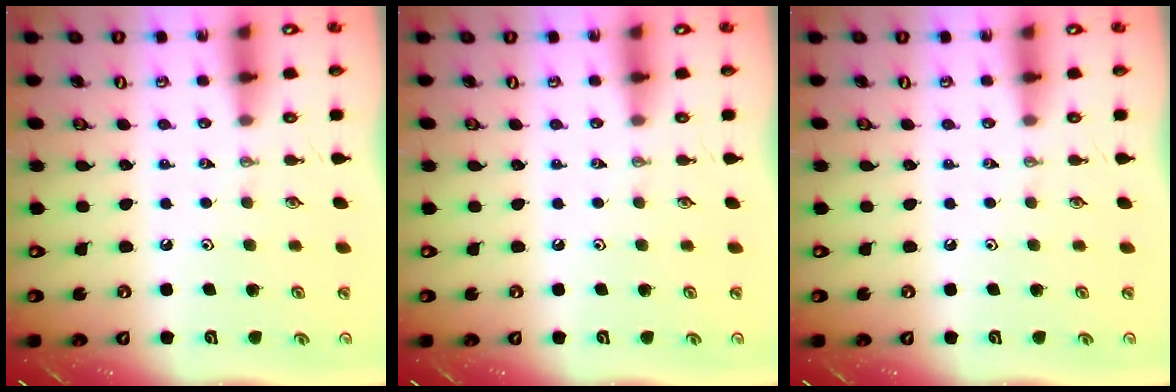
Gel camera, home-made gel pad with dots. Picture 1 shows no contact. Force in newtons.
{"total": 0.0}
{"total": 0.0}